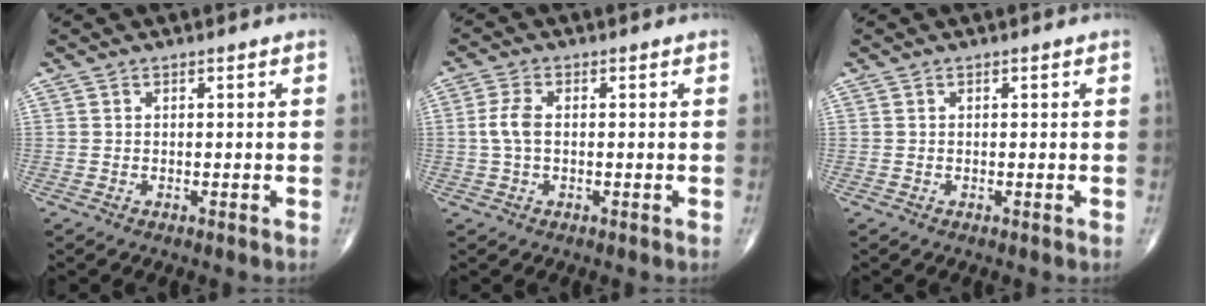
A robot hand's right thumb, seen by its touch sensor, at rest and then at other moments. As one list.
[{"total": 3.9, "force": [0.0, 2.1, 3.3], "torque": [-0.082, 0.007, -0.004]}, {"total": 0.0}]